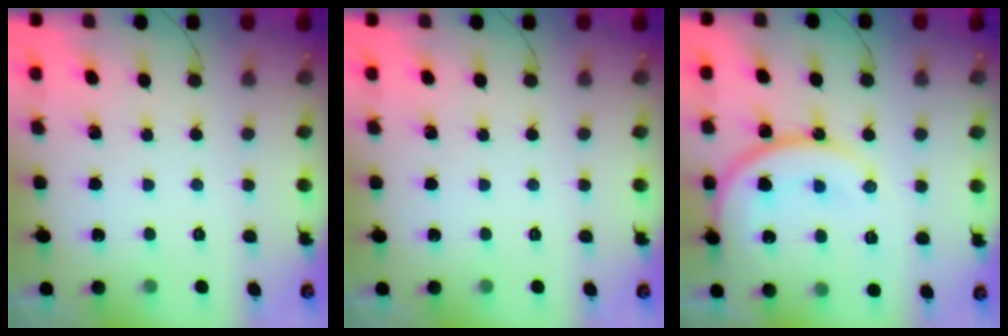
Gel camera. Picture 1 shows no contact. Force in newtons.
{"total": 0.0}
{"total": 15.4, "press": 15.3, "slide": 1.6}